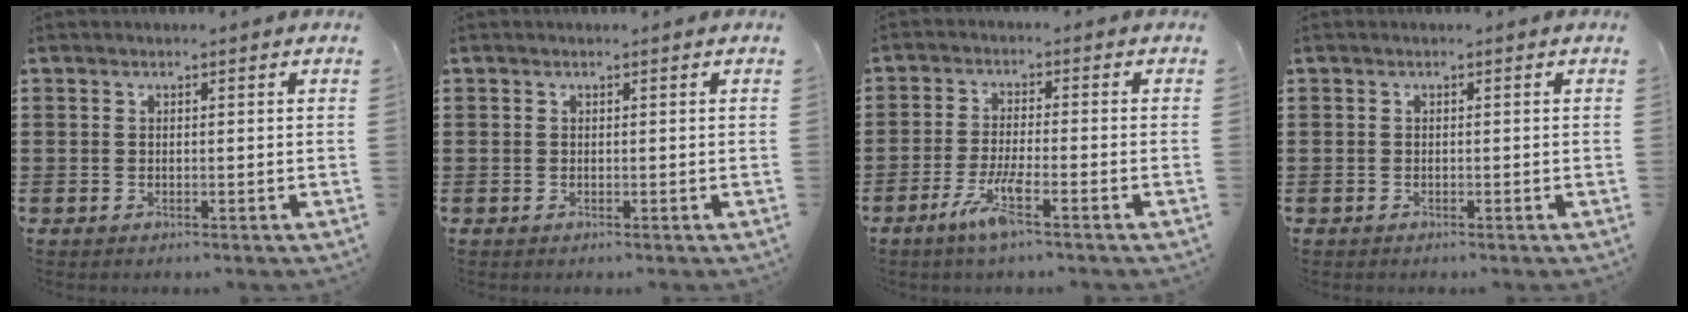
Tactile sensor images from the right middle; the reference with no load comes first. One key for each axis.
{"total": 0.0}
{"total": 5.5, "fx": -3.1, "fy": 0.6, "fz": 4.5, "tx": -0.100, "ty": -0.012, "tz": -0.060}
{"total": 0.0}